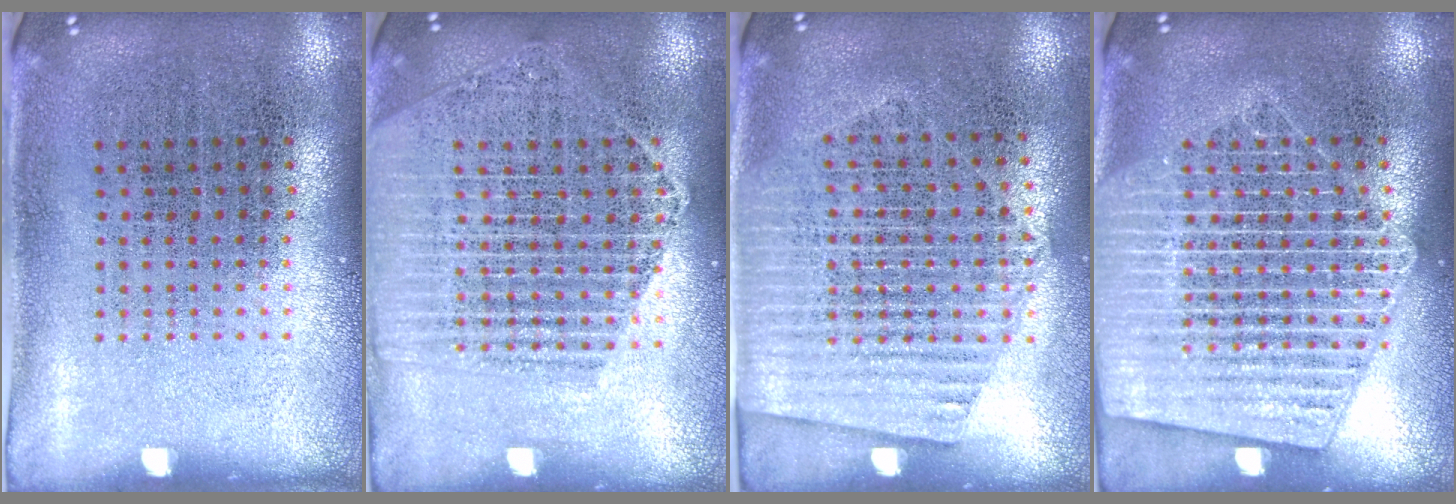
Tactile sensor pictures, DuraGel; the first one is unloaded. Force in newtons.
{"total": 1.8, "press": 1.7, "slide": 0.6}
{"total": 1.5, "press": 1.4, "slide": 0.7}
{"total": 3.4, "press": 3.4, "slide": 0.4}